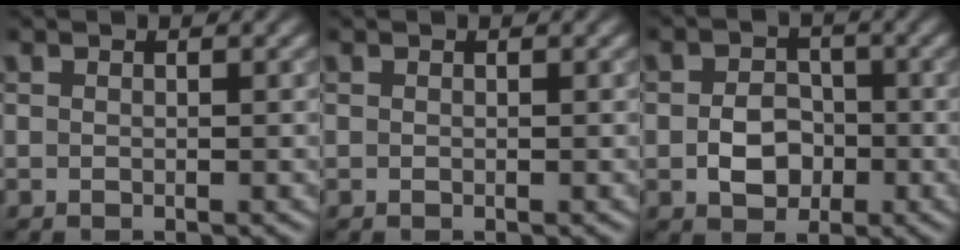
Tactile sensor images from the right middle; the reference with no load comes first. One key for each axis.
{"total": 0.0}
{"total": 3.5, "fx": -0.9, "fy": 2.7, "fz": 2.0, "tx": -0.030, "ty": 0.001, "tz": -0.018}